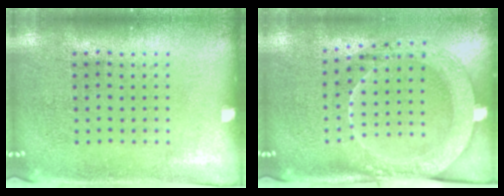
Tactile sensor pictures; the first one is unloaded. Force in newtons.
{"total": 2.0, "press": 2.0, "slide": 0.3}